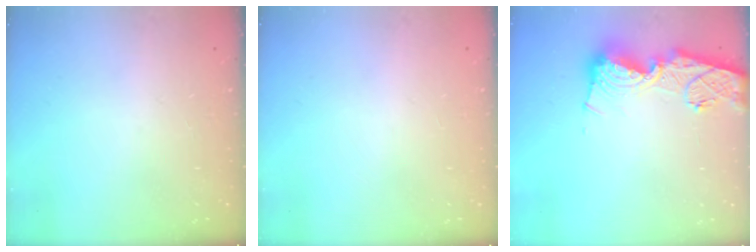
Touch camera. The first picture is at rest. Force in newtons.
{"total": 1.1, "press": 0.8, "slide": 0.7}
{"total": 16.1, "press": 16.0, "slide": 1.6}